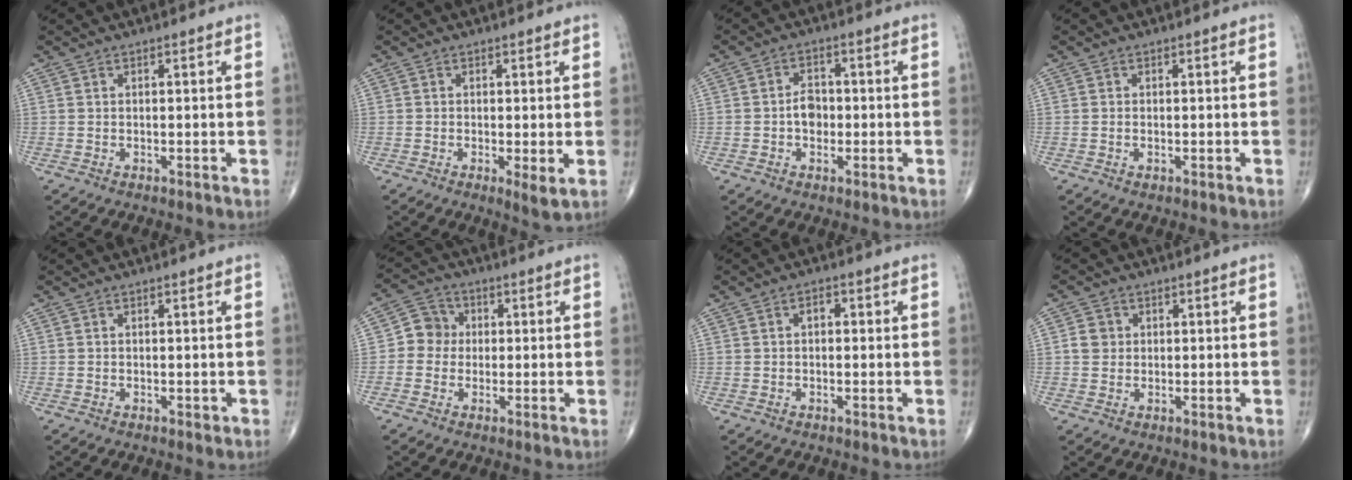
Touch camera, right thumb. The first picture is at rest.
{"total": 3.1, "force": [-0.4, 0.6, 3.0], "torque": [-0.055, -0.014, -0.010]}
{"total": 4.1, "force": [-0.6, 3.0, 2.7], "torque": [-0.031, 0.012, -0.017]}
{"total": 0.7, "force": [-0.2, 0.4, 0.5], "torque": [-0.013, 0.002, -0.002]}
{"total": 0.6, "force": [-0.1, 0.3, 0.5], "torque": [-0.007, -0.002, -0.002]}
{"total": 5.6, "force": [-0.1, 5.2, 2.0], "torque": [-0.007, 0.014, -0.015]}
{"total": 2.1, "force": [0.2, 1.3, 1.6], "torque": [-0.018, 0.009, -0.002]}
{"total": 2.9, "force": [0.4, 2.6, 1.0], "torque": [-0.004, 0.004, 0.005]}